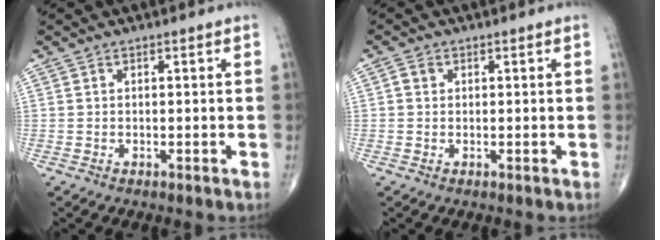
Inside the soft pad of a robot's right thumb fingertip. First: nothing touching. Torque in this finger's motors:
{"motor_torque": [-0.09, 0.02, 0.08, -0.05, 0.01]}